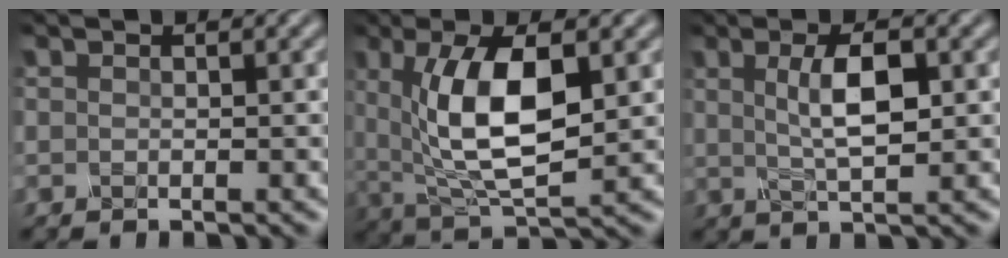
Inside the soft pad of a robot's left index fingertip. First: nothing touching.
{"total": 9.2, "force": [1.5, 3.6, 8.3], "torque": [-0.153, -0.004, 0.028]}
{"total": 4.5, "force": [0.9, 1.2, 4.2], "torque": [-0.079, 0.003, 0.018]}